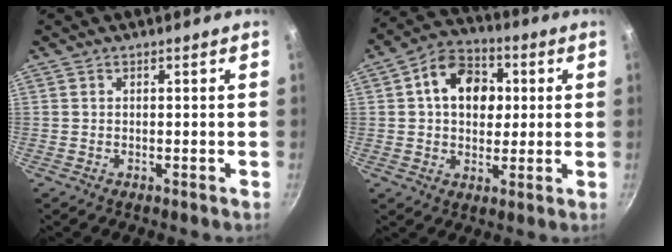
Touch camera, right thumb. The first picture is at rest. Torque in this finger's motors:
{"motor_torque": [-1.08, 1.43, 0.70, -0.47, 0.07]}